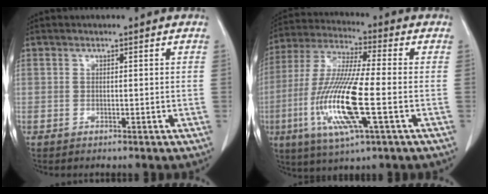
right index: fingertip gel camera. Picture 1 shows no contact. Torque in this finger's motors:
{"motor_torque": [2.14, 0.00, 0.56, 0.21]}